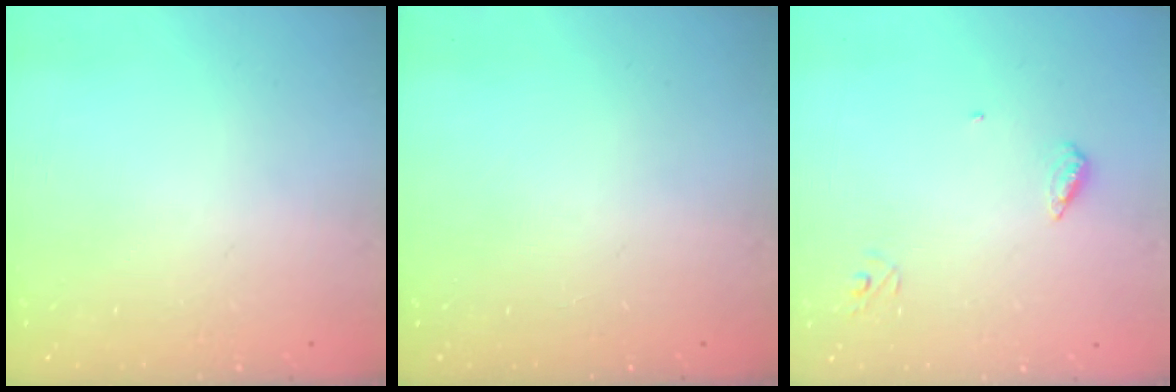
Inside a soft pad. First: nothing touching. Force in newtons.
{"total": 0.0}
{"total": 5.3, "press": 5.3, "slide": 0.6}